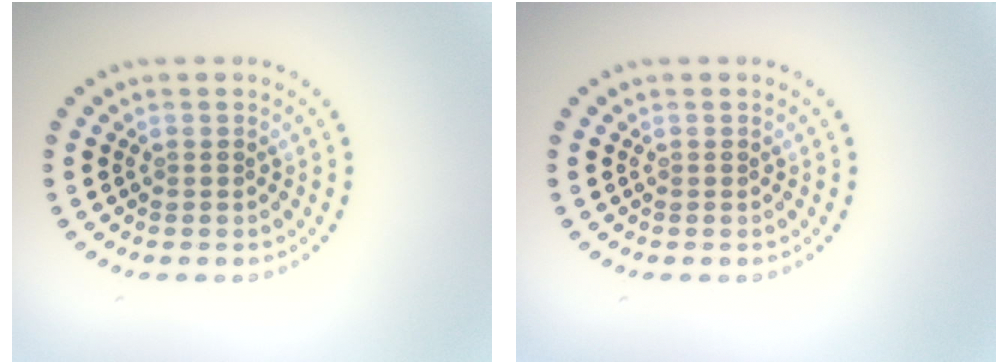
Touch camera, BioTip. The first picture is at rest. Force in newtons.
{"total": 0.0}